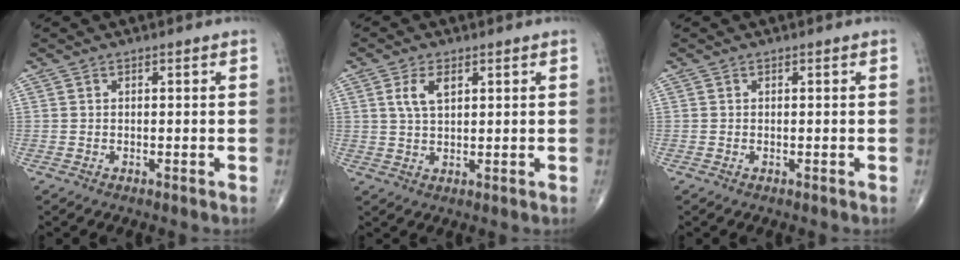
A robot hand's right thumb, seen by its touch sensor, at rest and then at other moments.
{"total": 4.4, "force": [1.7, 2.2, 3.4], "torque": [-0.065, -0.001, 0.035]}
{"total": 0.0}